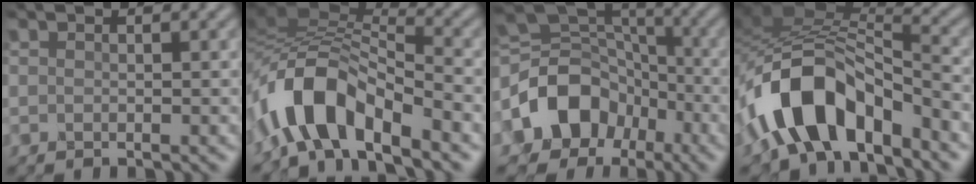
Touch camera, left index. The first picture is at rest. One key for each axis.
{"total": 8.5, "fx": -4.3, "fy": 3.4, "fz": 6.5, "tx": -0.116, "ty": 0.020, "tz": -0.088}
{"total": 9.9, "fx": -3.4, "fy": 7.6, "fz": 5.4, "tx": -0.115, "ty": 0.006, "tz": -0.065}
{"total": 9.7, "fx": -5.5, "fy": 4.7, "fz": 6.5, "tx": -0.110, "ty": 0.014, "tz": -0.099}